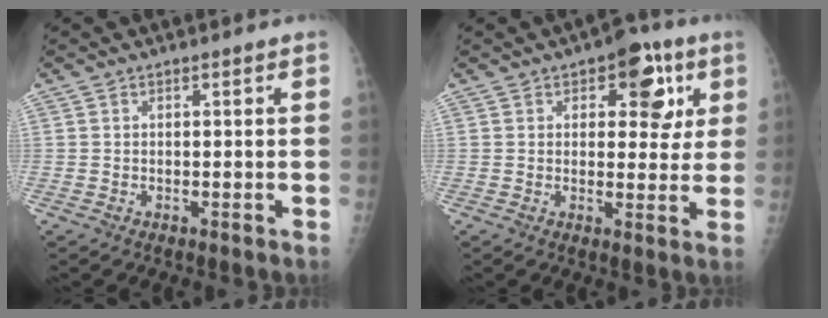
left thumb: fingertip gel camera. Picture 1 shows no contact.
{"total": 10.1, "force": [4.0, 5.6, 7.3], "torque": [-0.044, -0.006, 0.045]}